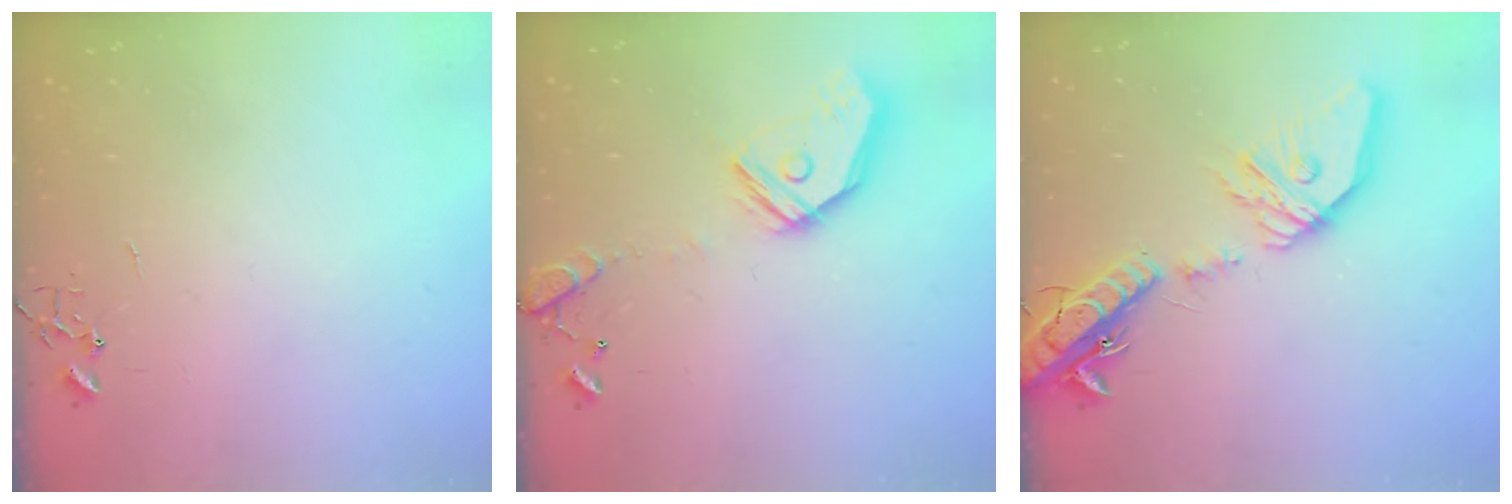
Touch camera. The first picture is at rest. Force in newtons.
{"total": 16.3, "press": 16.1, "slide": 2.4}
{"total": 23.6, "press": 23.3, "slide": 3.8}